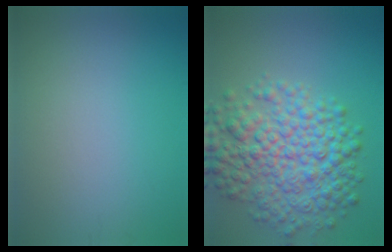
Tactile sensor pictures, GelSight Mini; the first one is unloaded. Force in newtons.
{"total": 8.7, "press": 8.7, "slide": 0.1}